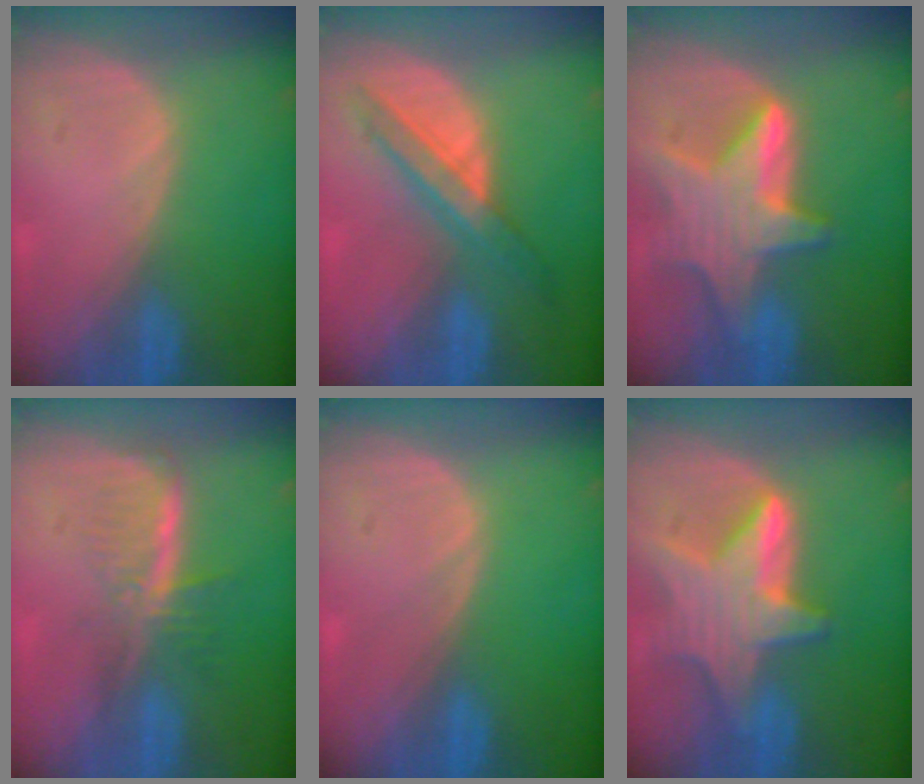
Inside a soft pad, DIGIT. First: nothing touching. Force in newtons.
{"total": 5.9, "press": 5.9, "slide": 0.4}
{"total": 9.5, "press": 9.5, "slide": 0.6}
{"total": 6.0, "press": 5.2, "slide": 2.9}
{"total": 0.0}
{"total": 9.3, "press": 9.3, "slide": 0.8}